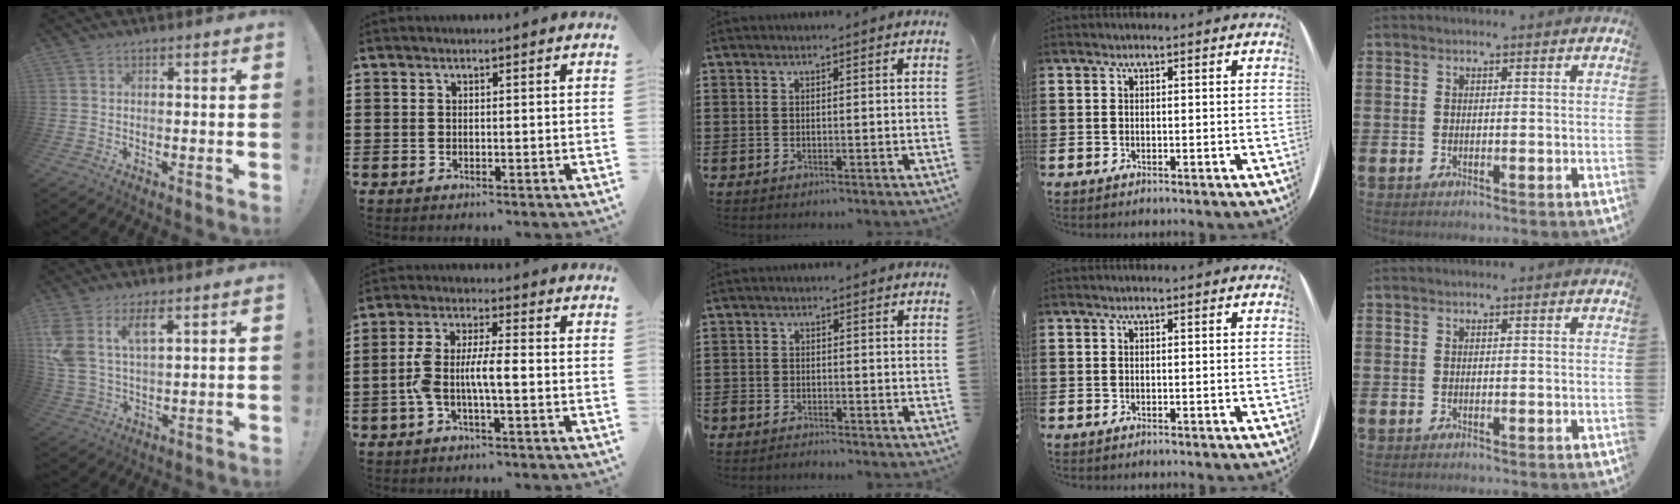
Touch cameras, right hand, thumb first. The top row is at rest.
{"thumb": {"total": 9.2, "force": [5.1, 4.4, 6.3], "torque": [-0.133, -0.017, 0.093]}, "index": {"total": 6.2, "force": [-1.6, 1.7, 5.7], "torque": [-0.135, -0.008, -0.039]}, "middle": {"total": 2.2, "force": [-2.2, 0.3, -0.2], "torque": [-0.002, 0.001, -0.049]}}